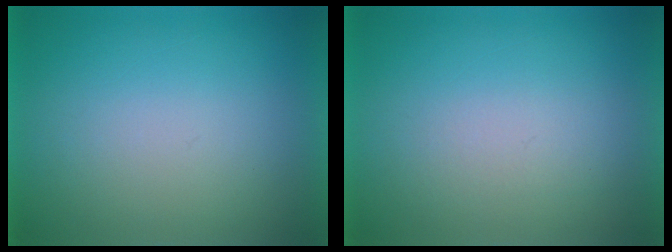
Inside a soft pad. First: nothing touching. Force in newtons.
{"total": 1.4}